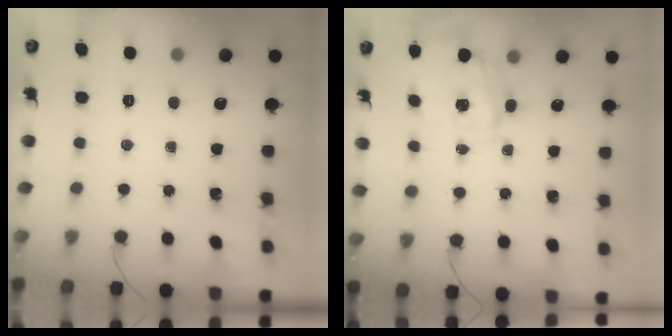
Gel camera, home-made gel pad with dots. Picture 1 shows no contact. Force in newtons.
{"total": 3.9, "press": 3.9, "slide": 0.8}